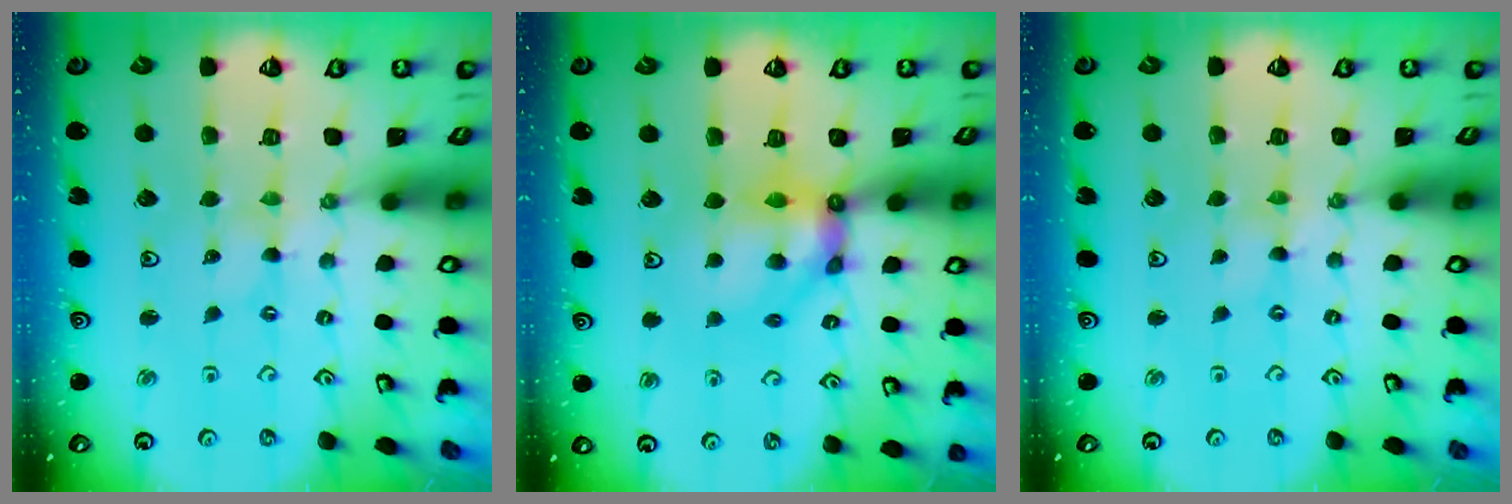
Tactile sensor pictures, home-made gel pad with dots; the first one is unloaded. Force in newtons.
{"total": 10.4, "press": 10.2, "slide": 1.8}
{"total": 0.0}